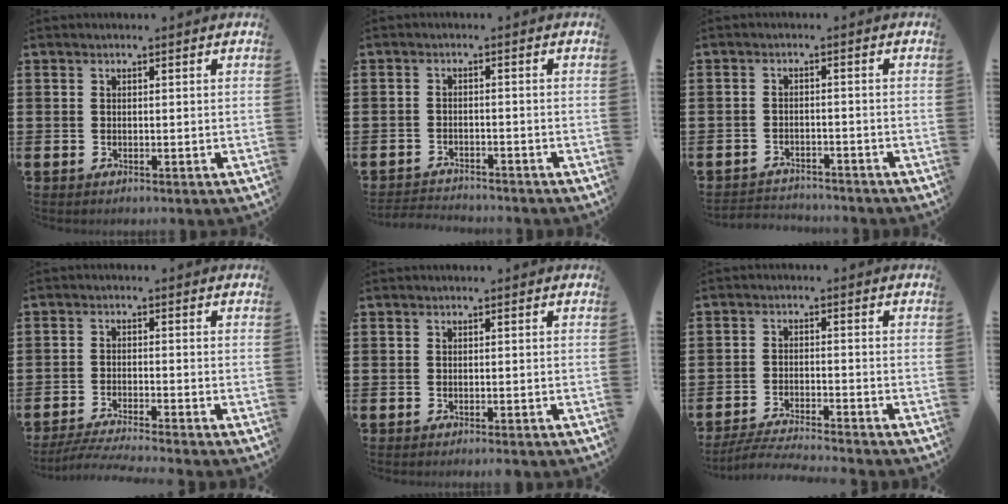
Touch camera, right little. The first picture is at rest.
{"total": 2.1, "force": [-2.1, 0.0, -0.2], "torque": [-0.002, 0.001, -0.047]}
{"total": 2.2, "force": [-2.2, 0.2, -0.3], "torque": [-0.002, 0.001, -0.050]}
{"total": 3.2, "force": [-2.8, -0.3, 1.5], "torque": [-0.021, -0.005, -0.053]}
{"total": 0.5, "force": [-0.4, 0.0, 0.2], "torque": [-0.004, -0.003, -0.009]}
{"total": 3.4, "force": [-3.3, -0.3, 0.8], "torque": [-0.012, -0.002, -0.067]}